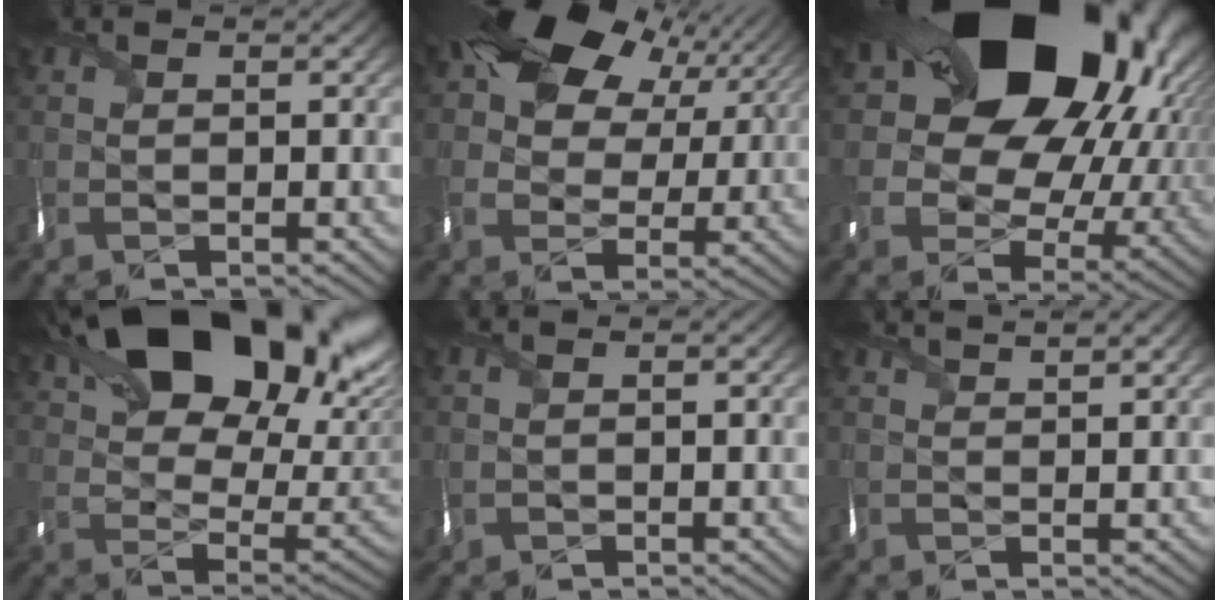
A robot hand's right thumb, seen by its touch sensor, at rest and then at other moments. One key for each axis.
{"total": 15.5, "fx": 6.6, "fy": 11.0, "fz": 8.6, "tx": -0.174, "ty": 0.035, "tz": 0.109}
{"total": 23.0, "fx": 8.5, "fy": 16.9, "fz": 13.1, "tx": -0.254, "ty": 0.012, "tz": 0.153}
{"total": 22.0, "fx": 11.5, "fy": 12.2, "fz": 14.2, "tx": -0.222, "ty": 0.033, "tz": 0.186}
{"total": 0.8, "fx": 0.0, "fy": 0.5, "fz": 0.6, "tx": -0.018, "ty": -0.002, "tz": 0.004}
{"total": 2.9, "fx": 2.6, "fy": 0.1, "fz": 1.4, "tx": -0.024, "ty": 0.003, "tz": 0.042}